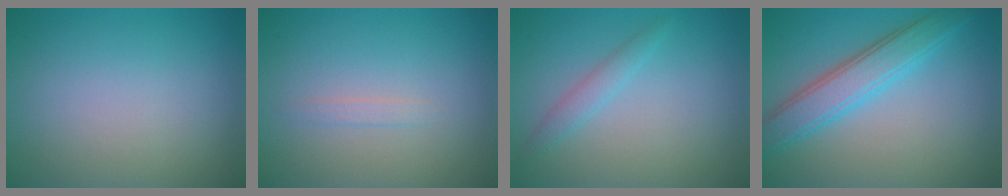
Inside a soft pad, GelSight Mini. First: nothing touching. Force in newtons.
{"total": 0.7, "press": 0.7, "slide": 0.0}
{"total": 1.6, "press": 1.6, "slide": 0.1}
{"total": 4.5, "press": 4.5, "slide": 0.1}